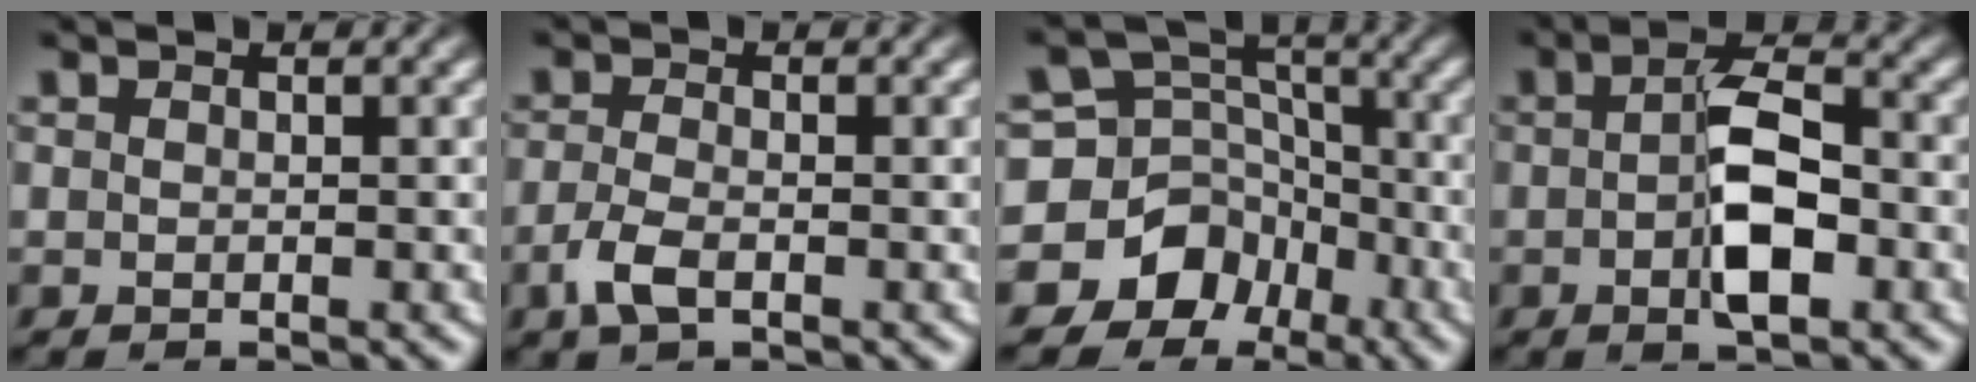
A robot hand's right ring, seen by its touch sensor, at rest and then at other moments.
{"total": 2.3, "force": [-1.4, 0.8, 1.7], "torque": [-0.044, -0.014, -0.018]}
{"total": 12.4, "force": [-2.9, 11.1, 4.6], "torque": [-0.107, -0.055, -0.045]}
{"total": 5.2, "force": [-0.8, 1.8, 4.8], "torque": [-0.078, -0.005, -0.014]}